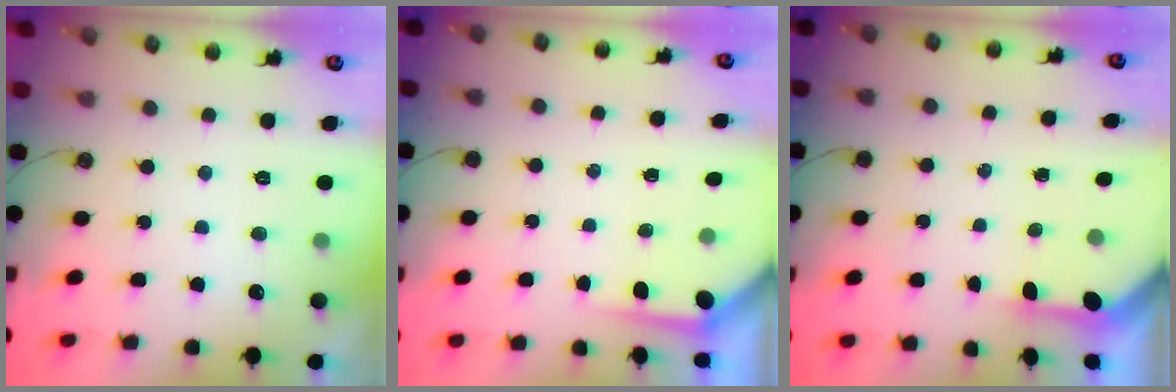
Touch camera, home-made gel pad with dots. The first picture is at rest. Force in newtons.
{"total": 3.8, "press": 3.7, "slide": 0.4}
{"total": 3.0, "press": 3.0, "slide": 0.2}